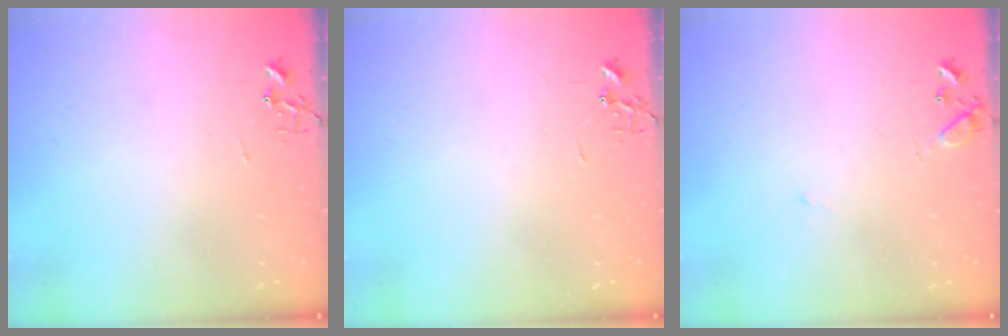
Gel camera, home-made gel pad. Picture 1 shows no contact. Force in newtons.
{"total": 0.0}
{"total": 8.6, "press": 8.5, "slide": 1.1}